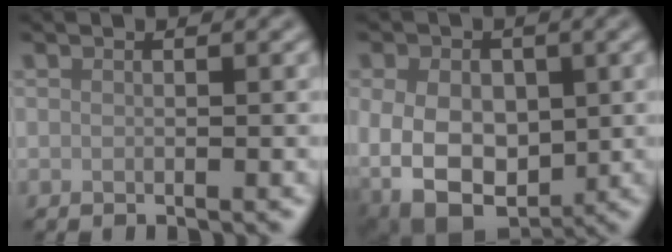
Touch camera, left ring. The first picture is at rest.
{"total": 12.8, "force": [-1.4, 10.0, 7.9], "torque": [-0.125, -0.008, -0.036]}